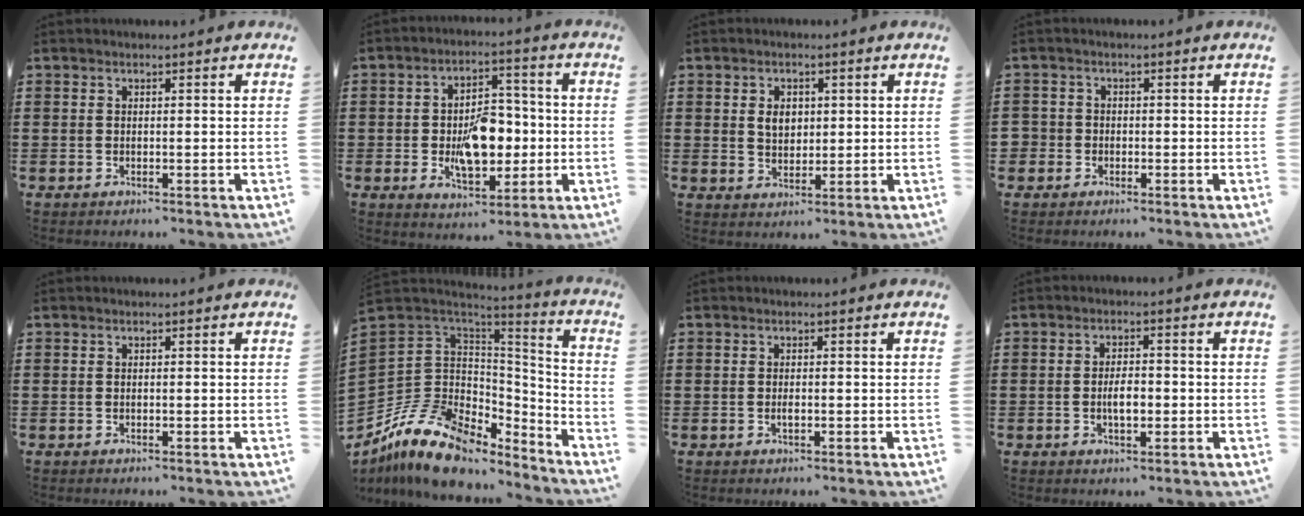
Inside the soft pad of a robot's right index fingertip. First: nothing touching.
{"total": 9.6, "force": [-1.3, 5.7, 7.6], "torque": [-0.116, 0.007, -0.024]}
{"total": 3.4, "force": [0.7, 2.5, 2.2], "torque": [-0.043, 0.005, 0.011]}
{"total": 1.7, "force": [-0.7, 1.6, 0.1], "torque": [-0.009, 0.004, -0.018]}
{"total": 0.0}
{"total": 13.9, "force": [-8.5, 9.0, 6.2], "torque": [-0.162, 0.021, -0.156]}
{"total": 0.9, "force": [-0.3, 0.3, 0.8], "torque": [-0.017, -0.004, -0.004]}
{"total": 3.2, "force": [-0.6, 1.3, 2.8], "torque": [-0.061, 0.001, -0.013]}